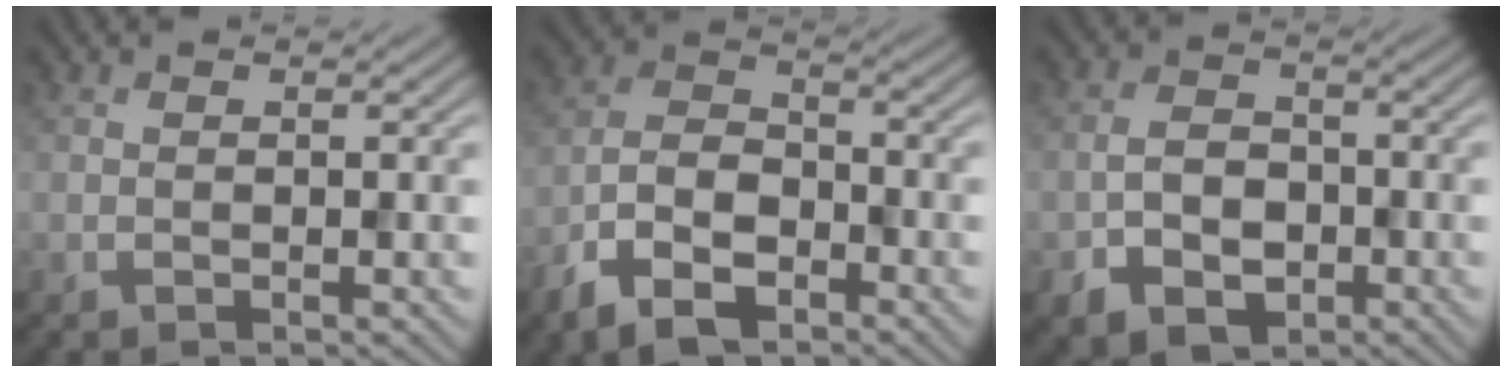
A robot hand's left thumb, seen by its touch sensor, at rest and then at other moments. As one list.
[{"total": 8.8, "force": [-5.5, 4.5, 5.3], "torque": [-0.113, -0.011, -0.118]}, {"total": 5.5, "force": [-2.4, 3.8, 3.2], "torque": [-0.065, -0.006, -0.048]}]